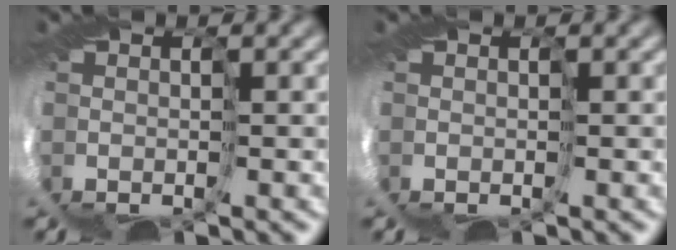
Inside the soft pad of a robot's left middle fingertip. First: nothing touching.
{"total": 0.0}